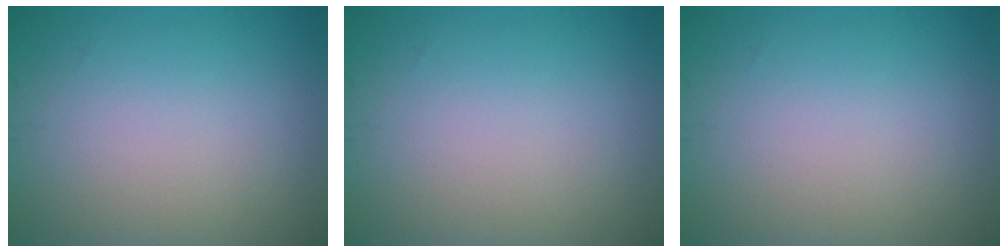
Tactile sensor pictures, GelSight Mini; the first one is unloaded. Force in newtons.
{"total": 0.0}
{"total": 0.0}